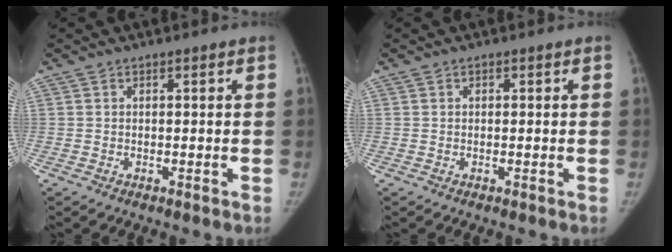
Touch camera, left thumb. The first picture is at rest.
{"total": 0.0}